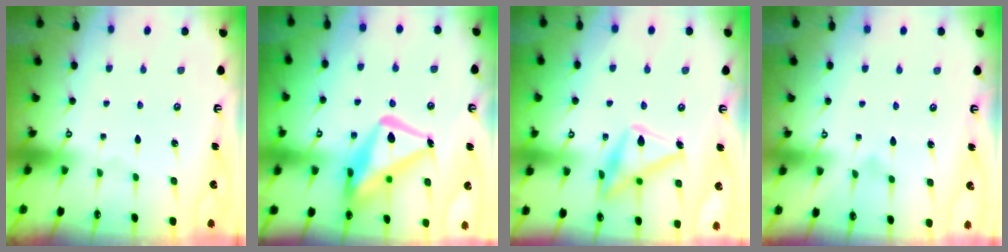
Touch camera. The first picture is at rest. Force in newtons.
{"total": 16.7, "press": 16.7, "slide": 1.5}
{"total": 17.8, "press": 17.8, "slide": 1.1}
{"total": 5.6, "press": 5.6, "slide": 0.2}